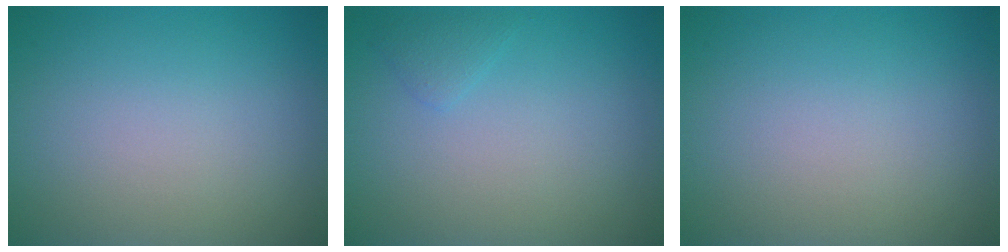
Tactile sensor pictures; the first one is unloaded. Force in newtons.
{"total": 0.9, "press": 0.9, "slide": 0.1}
{"total": 0.0}